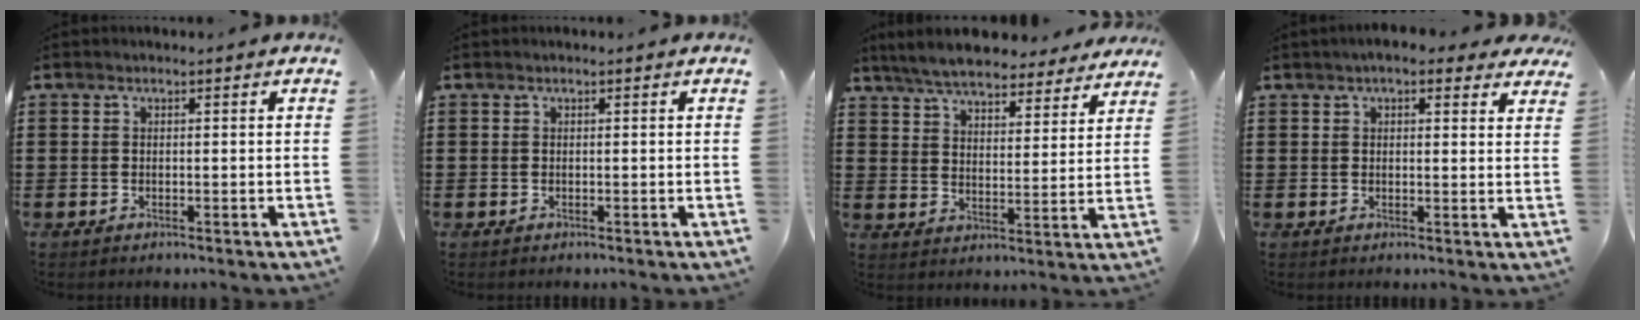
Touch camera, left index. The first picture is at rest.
{"total": 0.0}
{"total": 6.9, "force": [6.5, 1.0, 2.0], "torque": [-0.067, -0.025, 0.118]}
{"total": 3.4, "force": [2.7, 1.0, 1.8], "torque": [-0.044, 0.003, 0.049]}